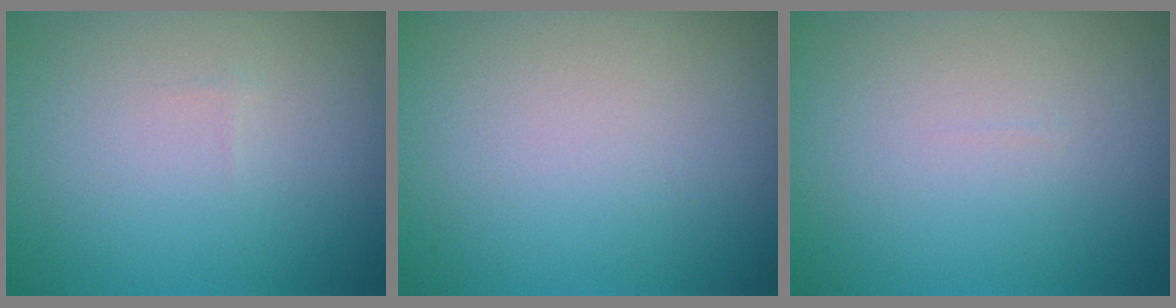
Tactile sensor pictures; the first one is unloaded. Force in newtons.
{"total": 0.0}
{"total": 0.0}